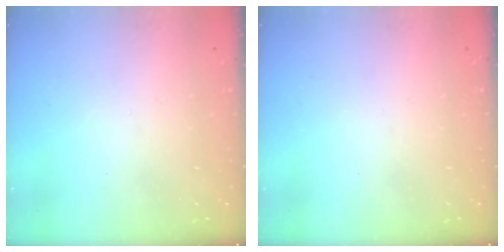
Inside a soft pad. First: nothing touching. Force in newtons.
{"total": 0.0}